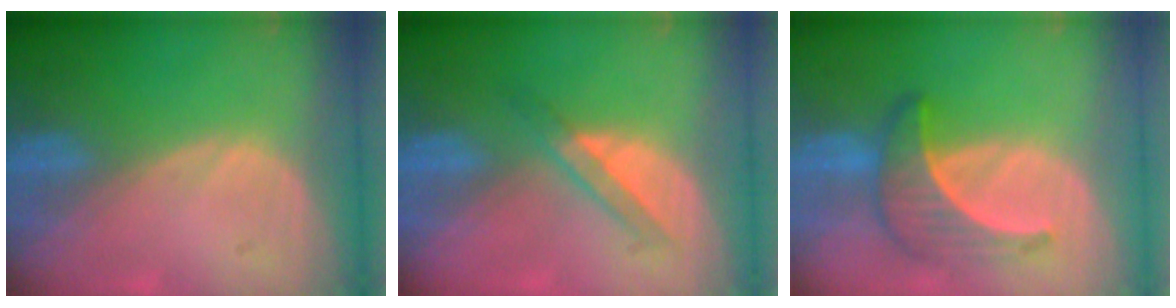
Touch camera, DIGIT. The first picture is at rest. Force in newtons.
{"total": 3.6, "press": 3.4, "slide": 1.1}
{"total": 6.2, "press": 6.1, "slide": 1.1}